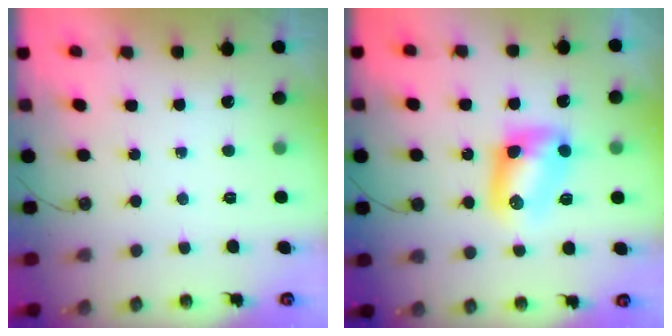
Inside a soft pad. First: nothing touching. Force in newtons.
{"total": 8.7, "press": 8.7, "slide": 0.1}